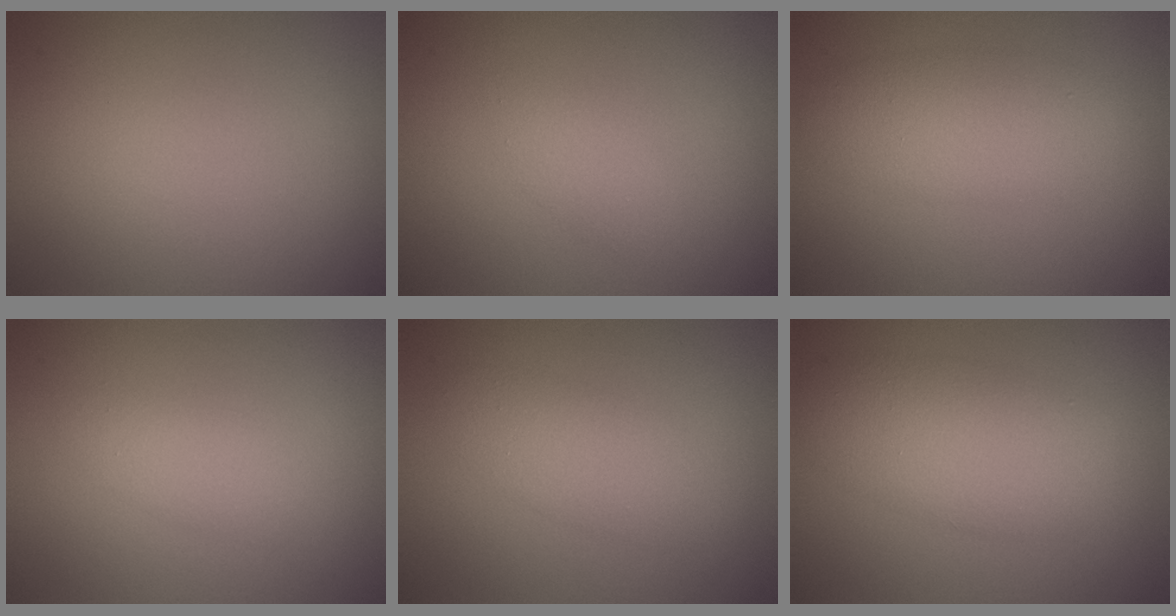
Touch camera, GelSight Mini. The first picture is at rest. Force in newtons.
{"total": 1.3, "press": 1.3, "slide": 0.1}
{"total": 4.2, "press": 4.2, "slide": 0.1}
{"total": 1.9, "press": 1.9, "slide": 0.1}
{"total": 3.0, "press": 3.0, "slide": 0.1}
{"total": 5.6, "press": 5.6, "slide": 0.1}